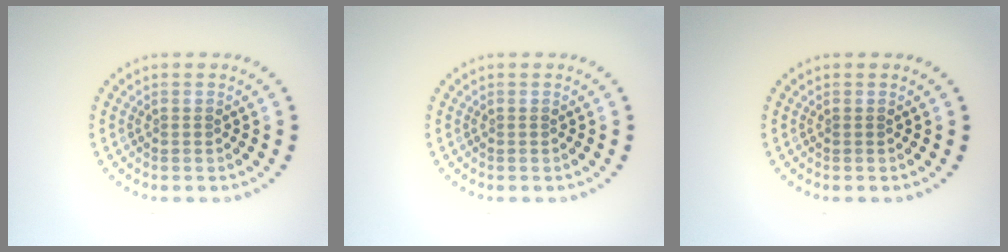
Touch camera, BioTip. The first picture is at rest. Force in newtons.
{"total": 0.0}
{"total": 0.0}